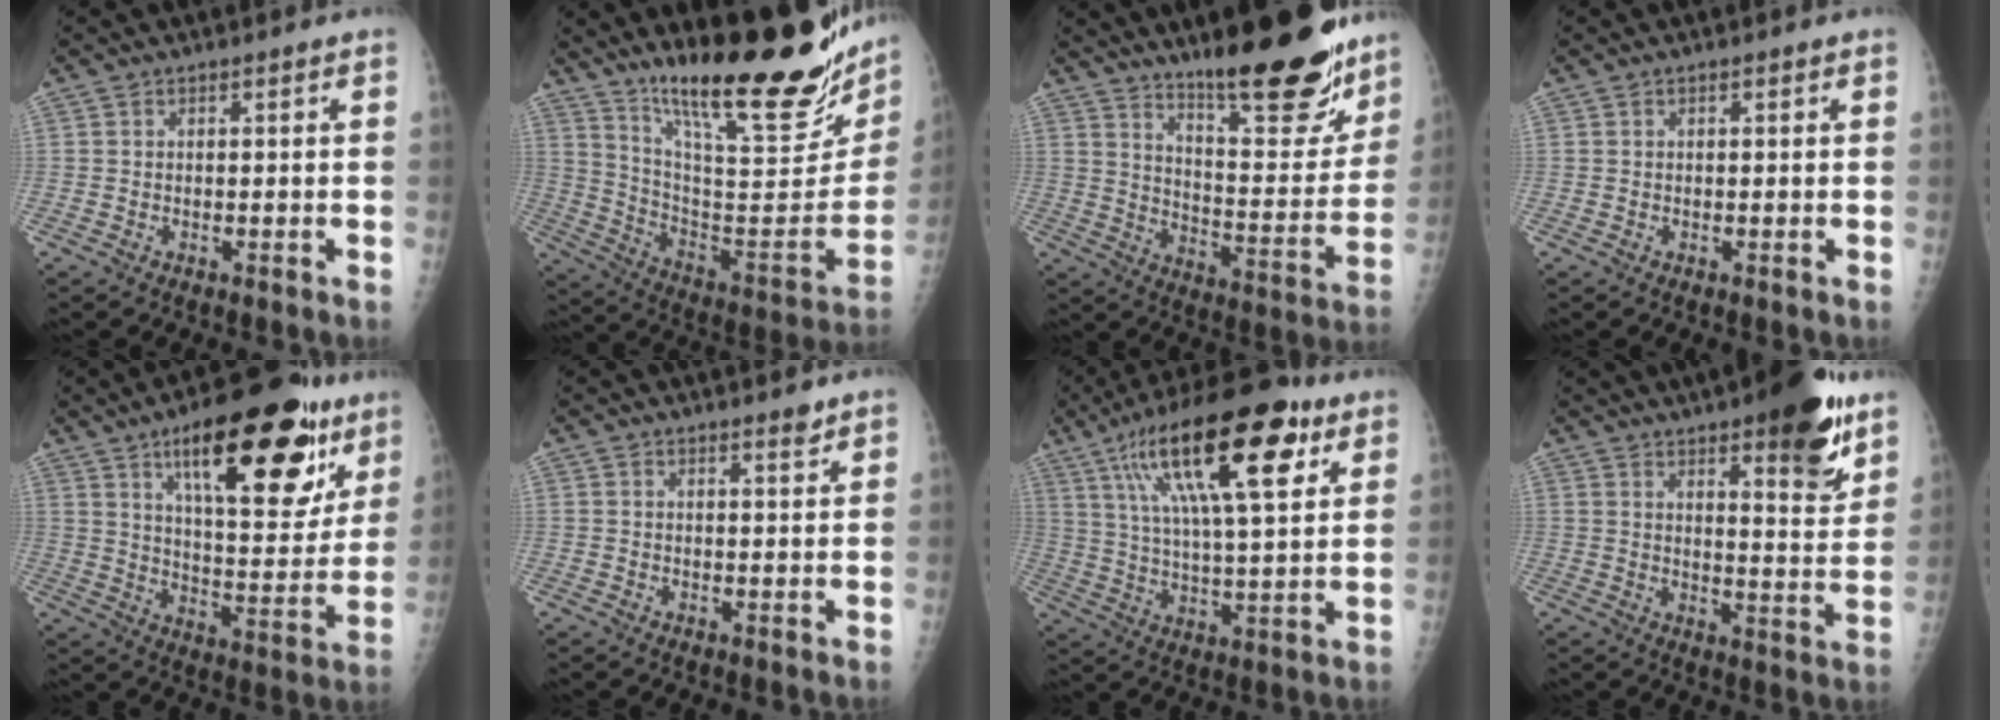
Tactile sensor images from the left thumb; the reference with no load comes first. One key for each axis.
{"total": 30.5, "fx": 21.3, "fy": 6.5, "fz": 20.8, "tx": -0.287, "ty": -0.109, "tz": 0.330}
{"total": 21.9, "fx": 16.1, "fy": 5.3, "fz": 13.8, "tx": -0.157, "ty": -0.111, "tz": 0.243}
{"total": 0.6, "fx": 0.2, "fy": 0.2, "fz": 0.5, "tx": -0.007, "ty": 0.001, "tz": 0.003}
{"total": 26.1, "fx": 13.8, "fy": 9.6, "fz": 20.0, "tx": -0.248, "ty": -0.041, "tz": 0.210}
{"total": 2.2, "fx": 1.8, "fy": 0.4, "fz": 1.2, "tx": -0.012, "ty": -0.013, "tz": 0.025}
{"total": 23.1, "fx": 11.0, "fy": 7.2, "fz": 19.1, "tx": -0.308, "ty": -0.013, "tz": 0.178}
{"total": 16.0, "fx": 9.8, "fy": 4.5, "fz": 11.9, "tx": -0.130, "ty": -0.055, "tz": 0.139}